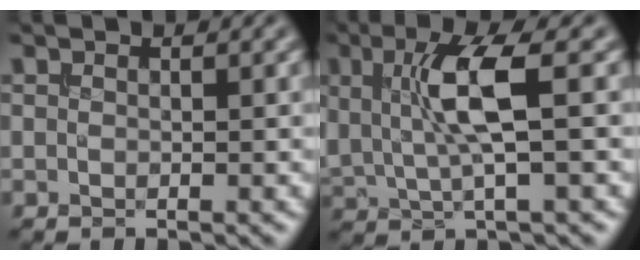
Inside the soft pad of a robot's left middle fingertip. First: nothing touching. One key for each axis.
{"total": 5.5, "fx": 1.1, "fy": 1.5, "fz": 5.2, "tx": -0.113, "ty": -0.001, "tz": 0.025}